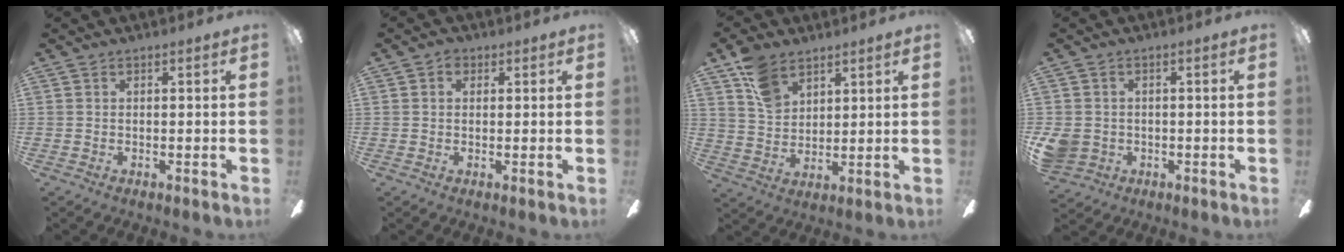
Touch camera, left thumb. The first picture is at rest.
{"total": 2.0, "force": [0.5, 1.5, 1.1], "torque": [-0.015, 0.004, 0.007]}
{"total": 9.9, "force": [6.5, 6.1, 4.4], "torque": [-0.084, -0.019, 0.126]}
{"total": 5.1, "force": [-1.3, 4.6, 2.0], "torque": [-0.056, 0.013, -0.022]}